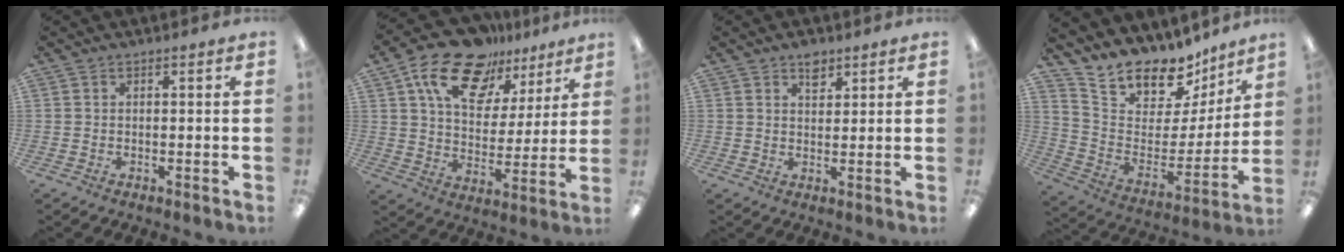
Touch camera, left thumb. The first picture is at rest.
{"total": 17.3, "force": [11.8, 9.4, 8.4], "torque": [-0.156, -0.061, 0.212]}
{"total": 3.8, "force": [2.8, 2.1, 1.6], "torque": [-0.012, -0.011, 0.047]}
{"total": 15.1, "force": [13.6, 6.0, 2.8], "torque": [-0.059, -0.127, 0.241]}